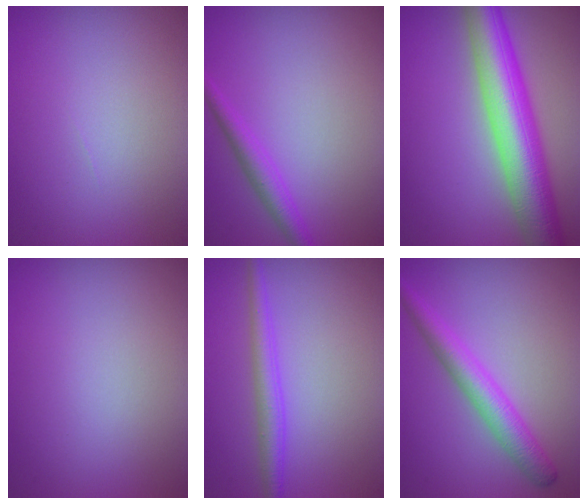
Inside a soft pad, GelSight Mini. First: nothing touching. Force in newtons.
{"total": 2.2, "press": 2.2, "slide": 0.1}
{"total": 9.7, "press": 9.7, "slide": 0.3}
{"total": 0.0}
{"total": 2.6, "press": 2.6, "slide": 0.1}
{"total": 4.2, "press": 4.2, "slide": 0.1}